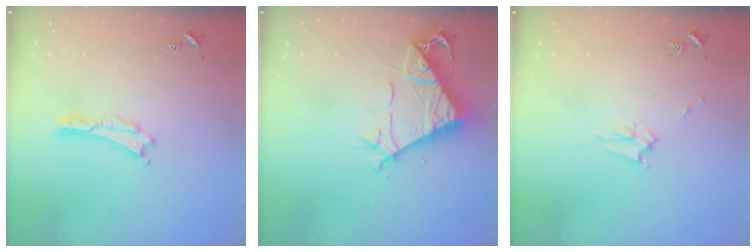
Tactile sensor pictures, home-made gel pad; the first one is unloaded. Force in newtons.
{"total": 8.1, "press": 8.1, "slide": 0.6}
{"total": 2.3, "press": 2.3, "slide": 0.3}